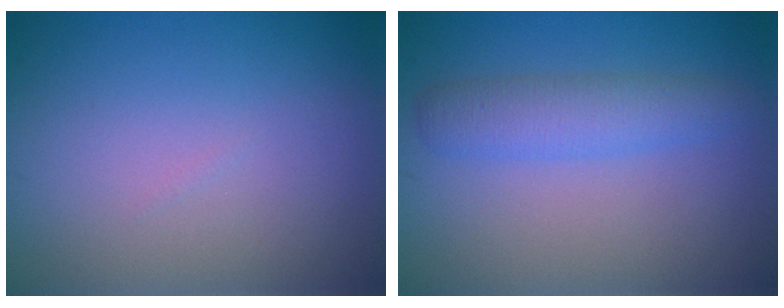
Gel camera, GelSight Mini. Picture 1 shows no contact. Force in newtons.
{"total": 2.9, "press": 2.9, "slide": 0.1}